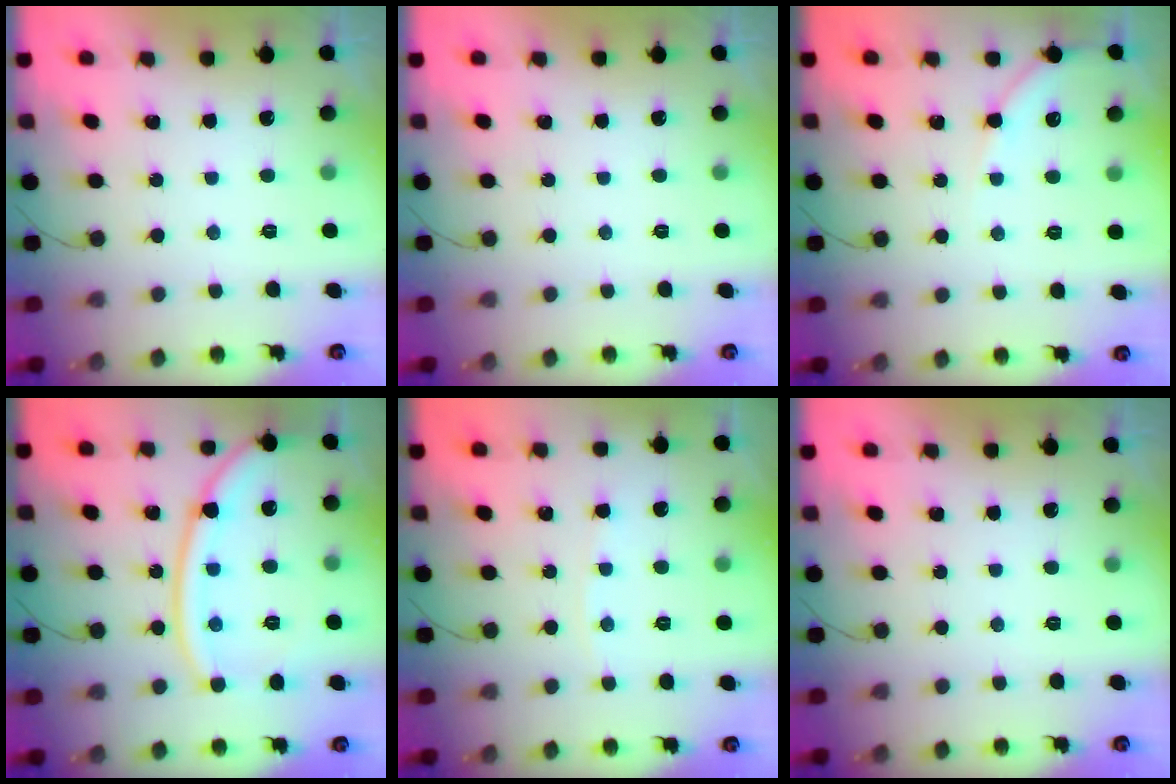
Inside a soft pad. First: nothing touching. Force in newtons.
{"total": 0.0}
{"total": 6.6, "press": 6.5, "slide": 0.8}
{"total": 15.3, "press": 15.2, "slide": 1.5}
{"total": 2.0, "press": 2.0, "slide": 0.4}
{"total": 0.0}